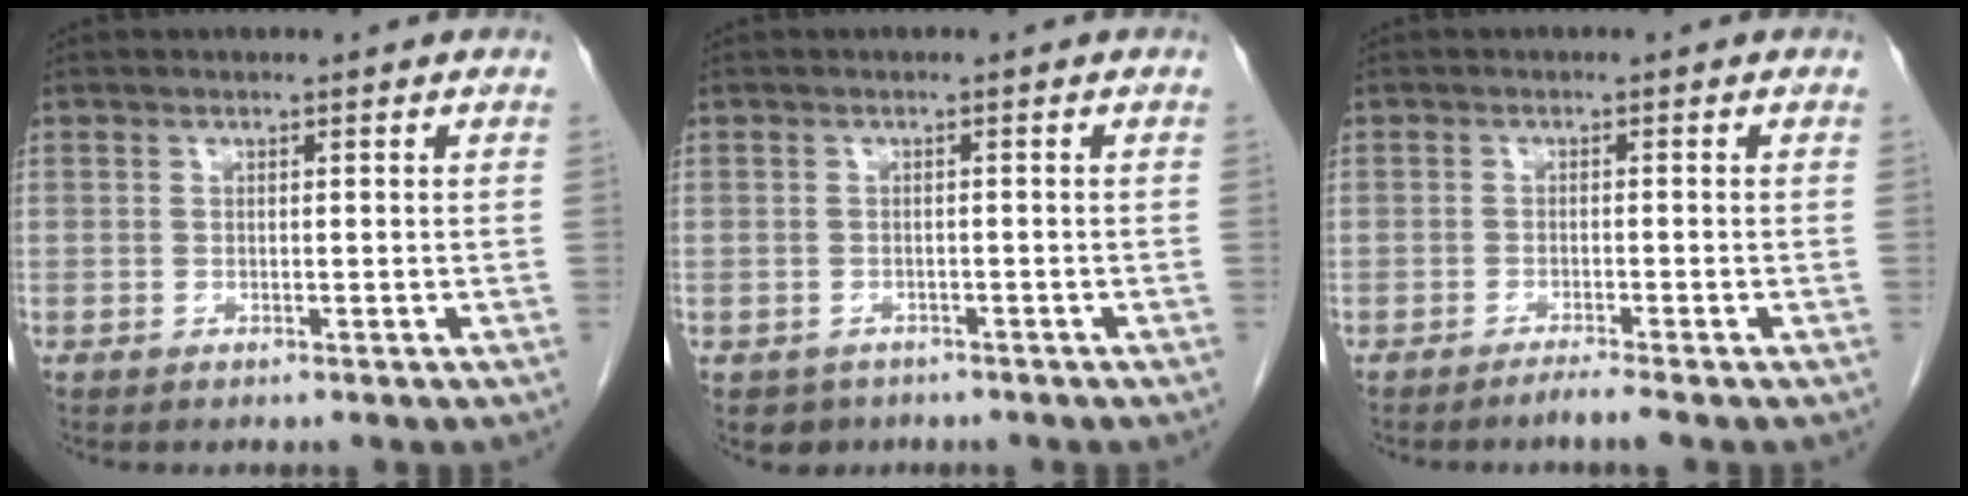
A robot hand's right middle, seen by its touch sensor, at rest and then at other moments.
{"total": 2.6, "force": [-1.7, 1.9, 0.0], "torque": [-0.007, 0.004, -0.026]}
{"total": 1.9, "force": [-1.5, -0.6, 0.9], "torque": [-0.022, -0.002, -0.030]}